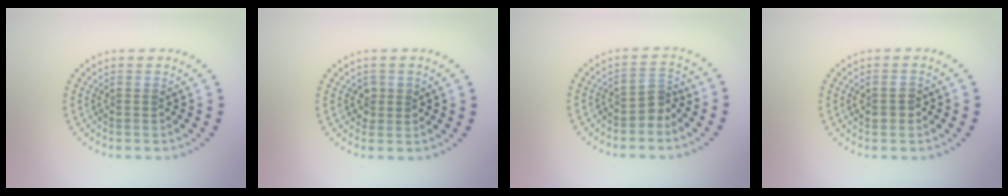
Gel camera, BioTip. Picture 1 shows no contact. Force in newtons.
{"total": 1.2, "press": 1.1, "slide": 0.4}
{"total": 2.1, "press": 1.5, "slide": 1.4}
{"total": 1.5, "press": 1.5, "slide": 0.1}